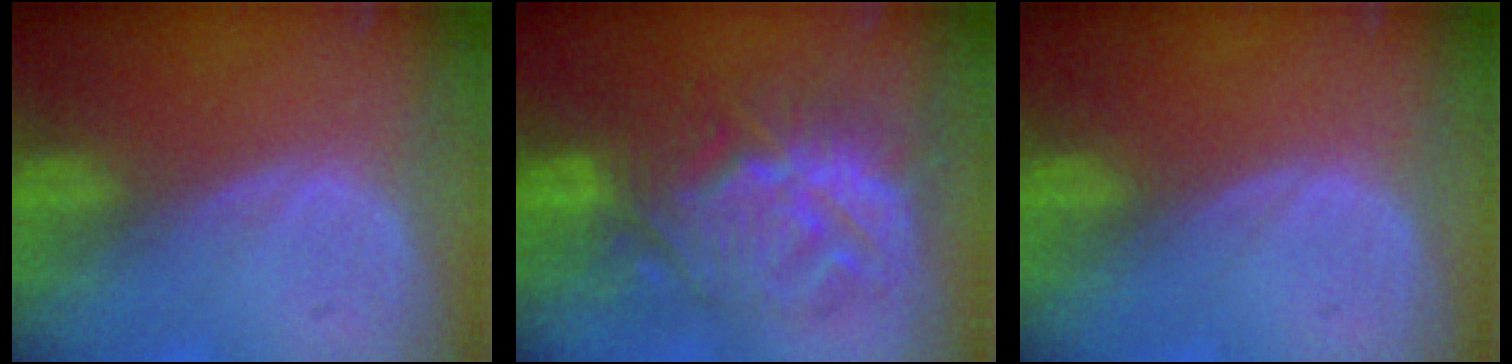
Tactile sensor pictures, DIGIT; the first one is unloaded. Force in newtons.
{"total": 10.6, "press": 10.6, "slide": 0.7}
{"total": 0.0}